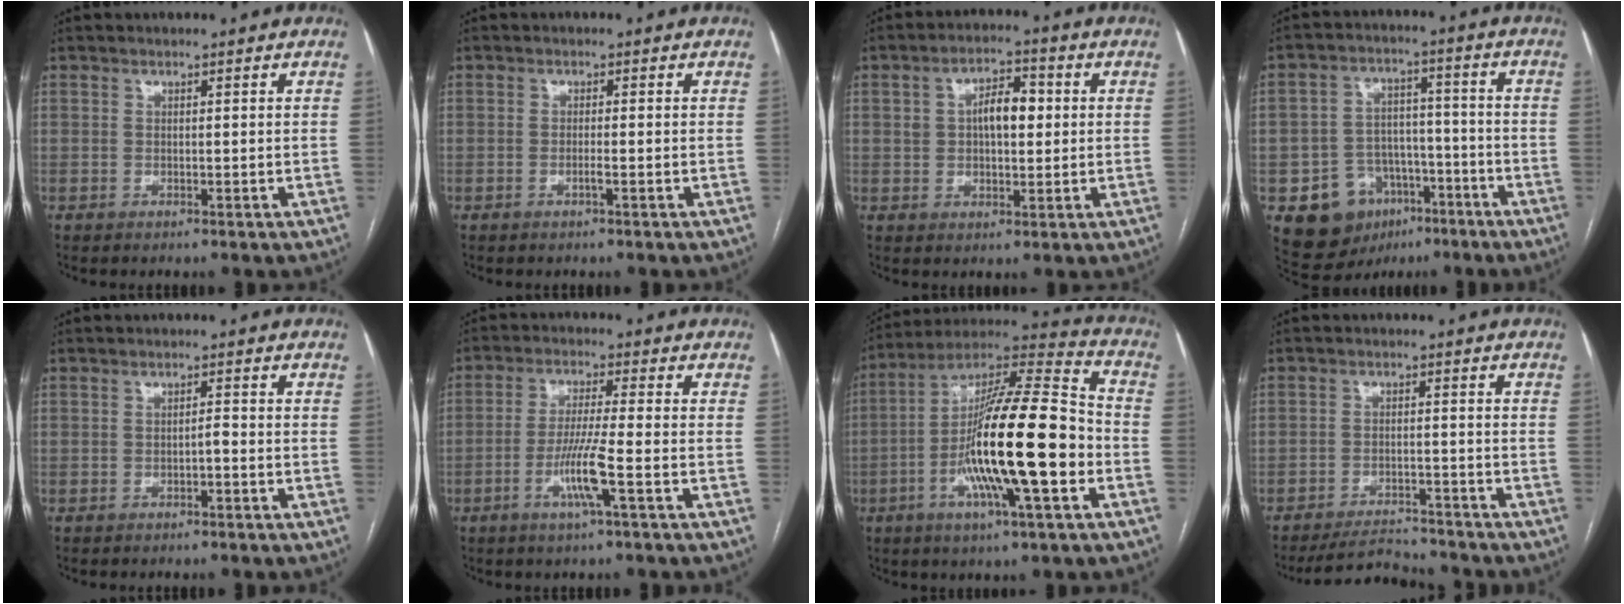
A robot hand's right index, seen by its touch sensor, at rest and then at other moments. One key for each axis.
{"total": 1.1, "fx": -0.5, "fy": -0.1, "fz": 0.9, "tx": -0.019, "ty": 0.001, "tz": -0.010}
{"total": 6.8, "fx": 1.0, "fy": 3.3, "fz": 5.8, "tx": -0.101, "ty": 0.022, "tz": 0.018}
{"total": 11.3, "fx": -5.6, "fy": 8.9, "fz": 4.1, "tx": -0.067, "ty": 0.033, "tz": -0.077}
{"total": 1.1, "fx": -0.6, "fy": 0.2, "fz": 0.9, "tx": -0.014, "ty": 0.002, "tz": -0.011}
{"total": 7.0, "fx": -2.6, "fy": -0.7, "fz": 6.4, "tx": -0.125, "ty": -0.009, "tz": -0.053}
{"total": 20.5, "fx": -4.9, "fy": 1.9, "fz": 19.8, "tx": -0.351, "ty": -0.001, "tz": -0.086}
{"total": 6.4, "fx": -6.3, "fy": 0.9, "fz": 0.4, "tx": -0.007, "ty": -0.005, "tz": -0.104}